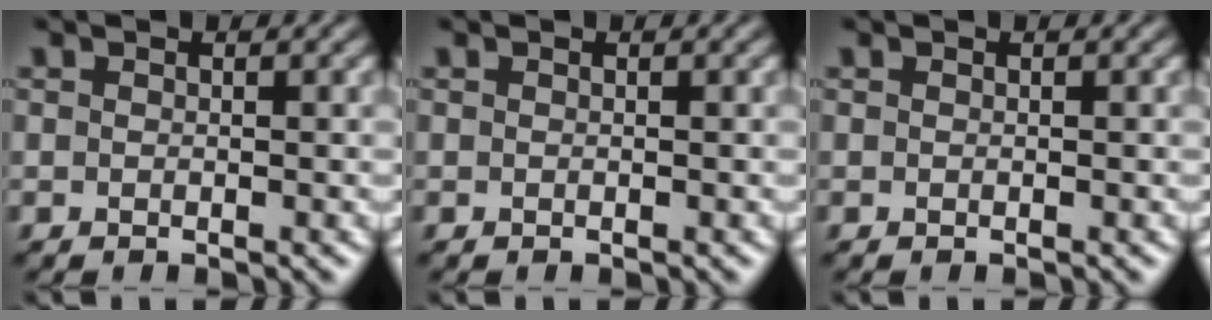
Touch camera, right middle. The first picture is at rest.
{"total": 0.0}
{"total": 0.0}